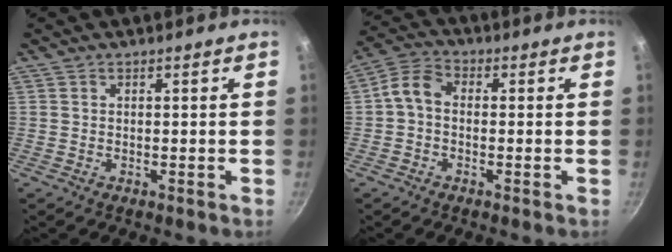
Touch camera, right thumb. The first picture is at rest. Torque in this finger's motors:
{"motor_torque": [2.02, 2.16, 1.41, -0.55, 0.29]}